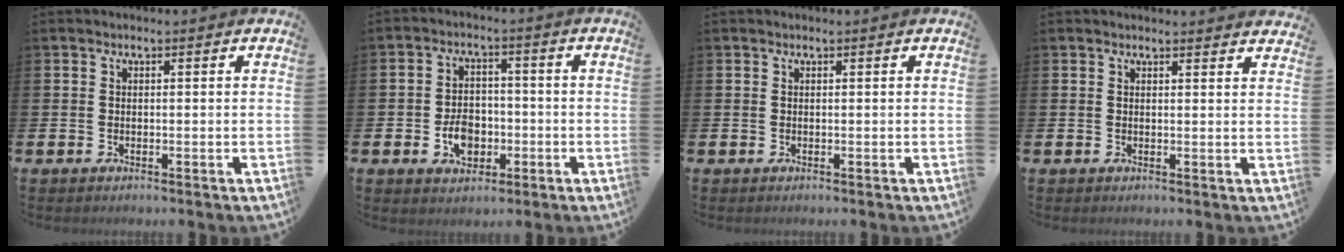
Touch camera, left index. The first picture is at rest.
{"total": 5.0, "force": [-1.5, 3.7, 2.9], "torque": [-0.048, 0.007, -0.030]}
{"total": 0.0}
{"total": 1.5, "force": [1.5, -0.1, -0.1], "torque": [0.010, -0.012, 0.027]}